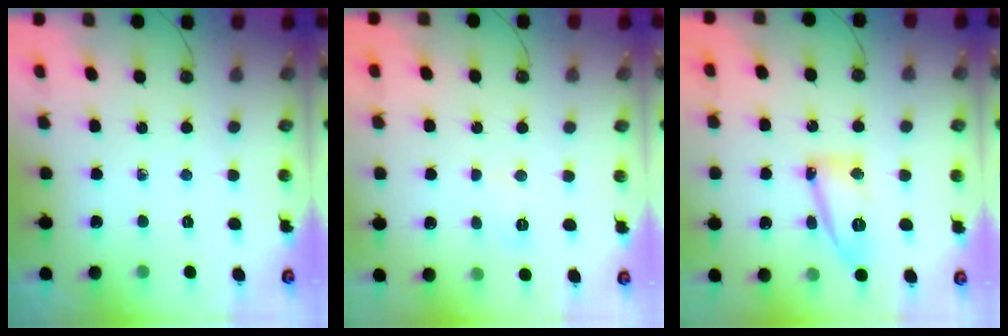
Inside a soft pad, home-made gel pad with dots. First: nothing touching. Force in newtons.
{"total": 3.9, "press": 3.7, "slide": 1.1}
{"total": 13.5, "press": 13.4, "slide": 1.1}